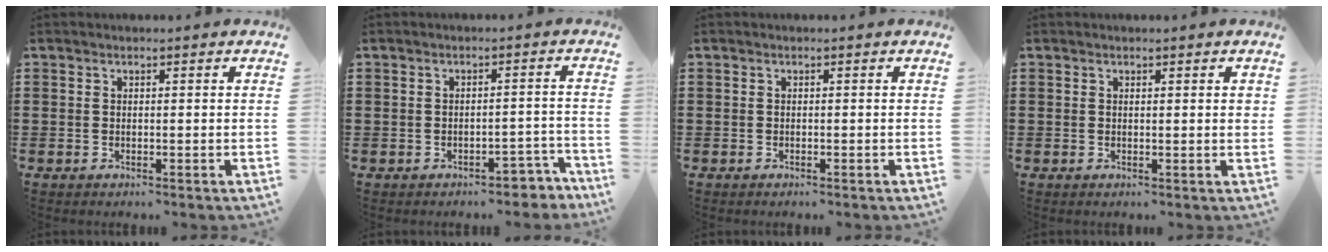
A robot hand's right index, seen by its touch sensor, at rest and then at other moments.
{"total": 3.2, "force": [-3.0, 1.0, 0.5], "torque": [-0.012, 0.005, -0.062]}
{"total": 0.5, "force": [-0.5, 0.2, -0.1], "torque": [0.001, 0.002, -0.012]}
{"total": 0.8, "force": [0.3, 0.1, 0.7], "torque": [-0.008, 0.000, 0.003]}